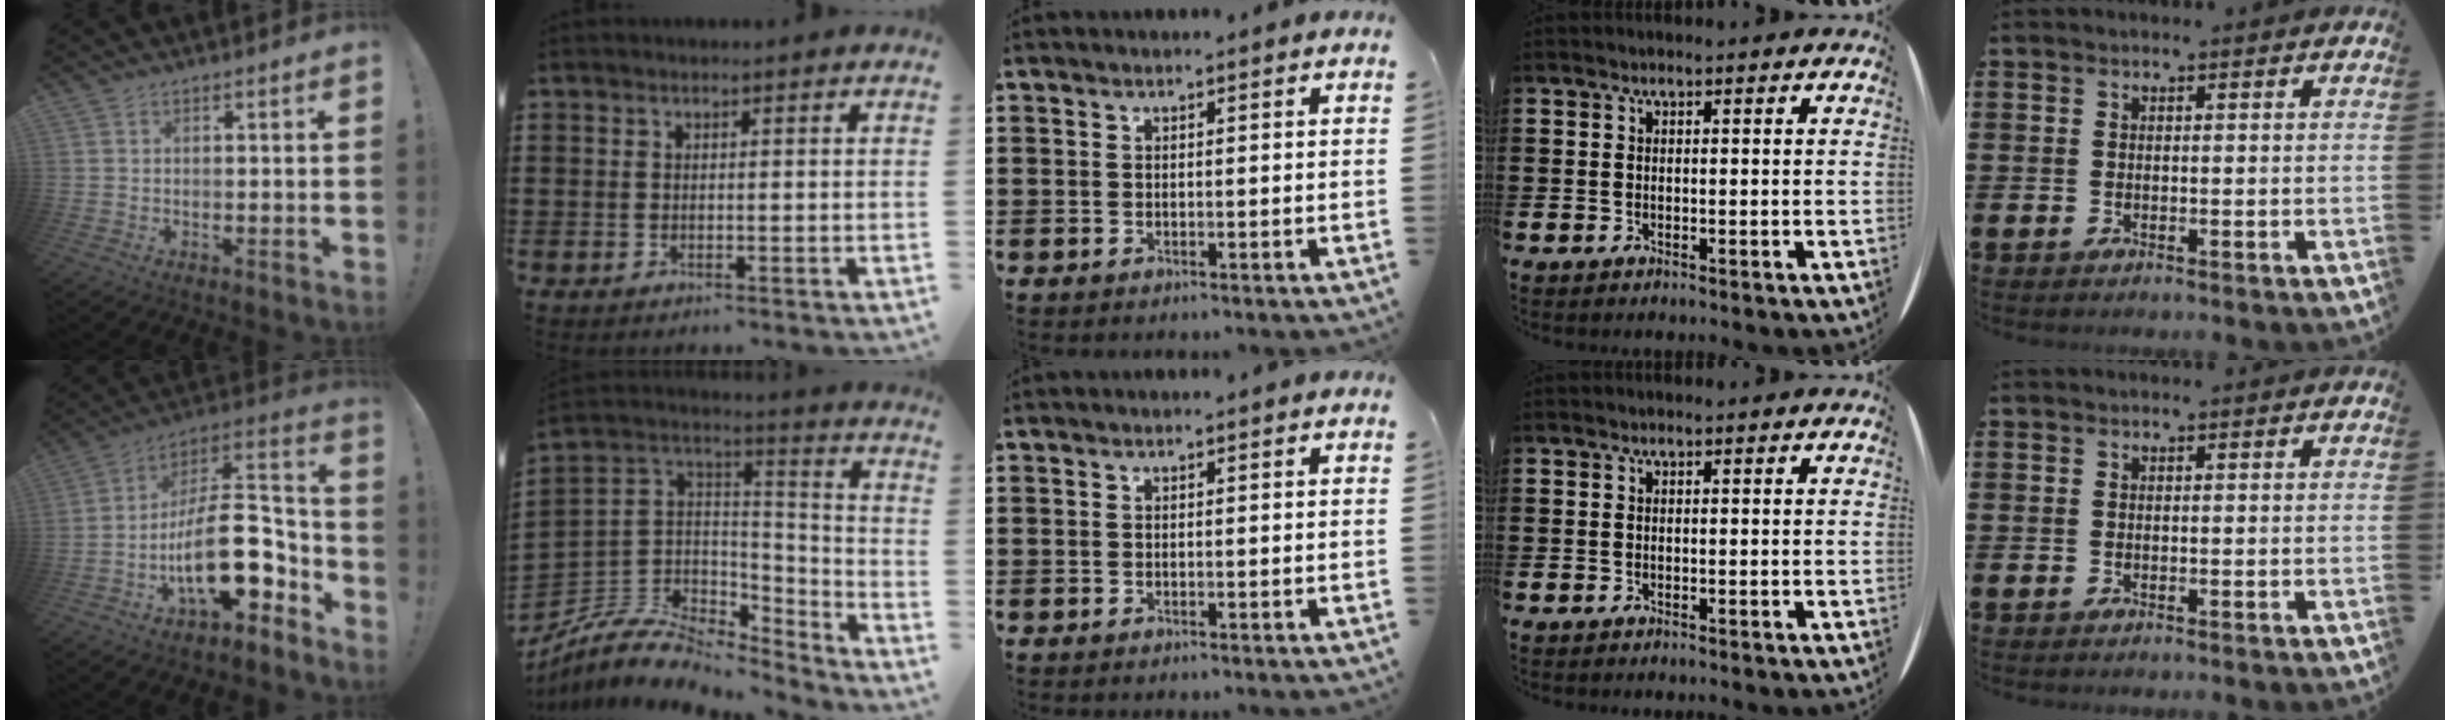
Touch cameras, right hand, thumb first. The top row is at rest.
{"thumb": {"total": 22.9, "force": [-5.7, 12.1, 18.6], "torque": [-0.303, 0.020, -0.083]}, "index": {"total": 7.9, "force": [-5.7, 4.5, 3.2], "torque": [-0.078, 0.003, -0.107]}}